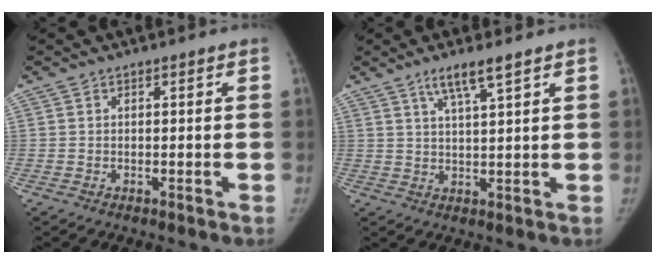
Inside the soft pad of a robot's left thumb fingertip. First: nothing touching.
{"total": 5.2, "force": [3.4, 0.3, 4.0], "torque": [-0.077, -0.016, 0.068]}